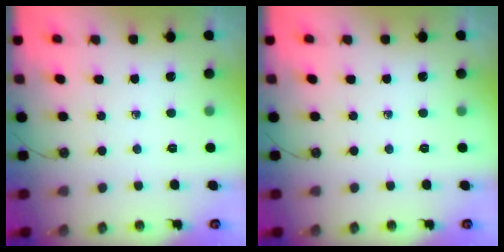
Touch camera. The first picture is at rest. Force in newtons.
{"total": 0.0}